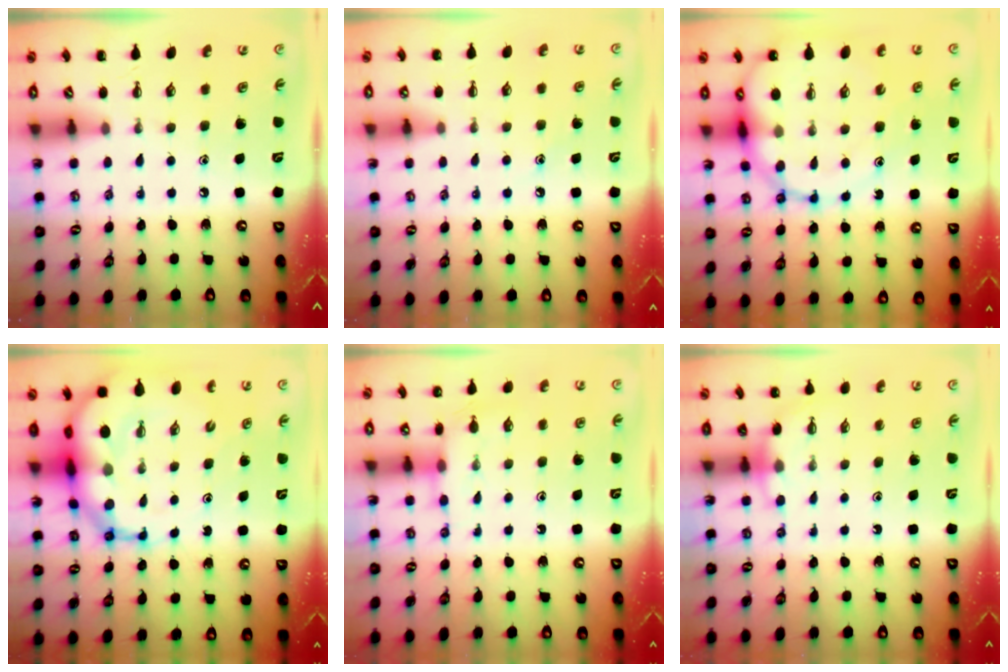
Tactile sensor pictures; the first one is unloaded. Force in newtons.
{"total": 6.7, "press": 6.5, "slide": 1.5}
{"total": 15.8, "press": 15.5, "slide": 3.3}
{"total": 14.3, "press": 13.8, "slide": 4.0}
{"total": 5.7, "press": 5.6, "slide": 1.1}
{"total": 4.2, "press": 4.0, "slide": 1.3}